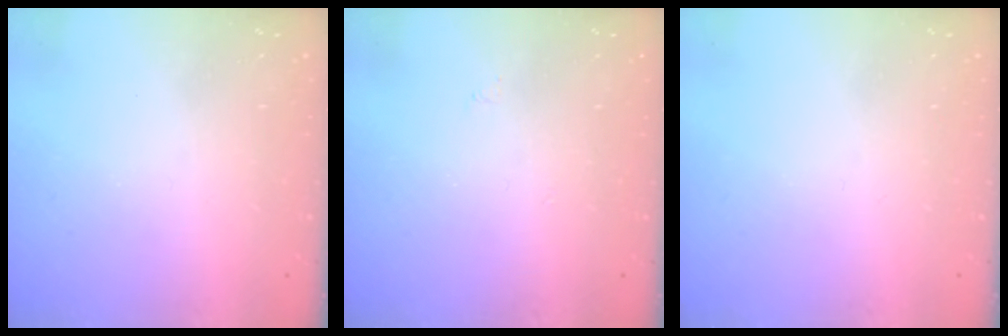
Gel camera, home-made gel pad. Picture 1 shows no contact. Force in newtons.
{"total": 3.4, "press": 3.3, "slide": 0.5}
{"total": 0.0}